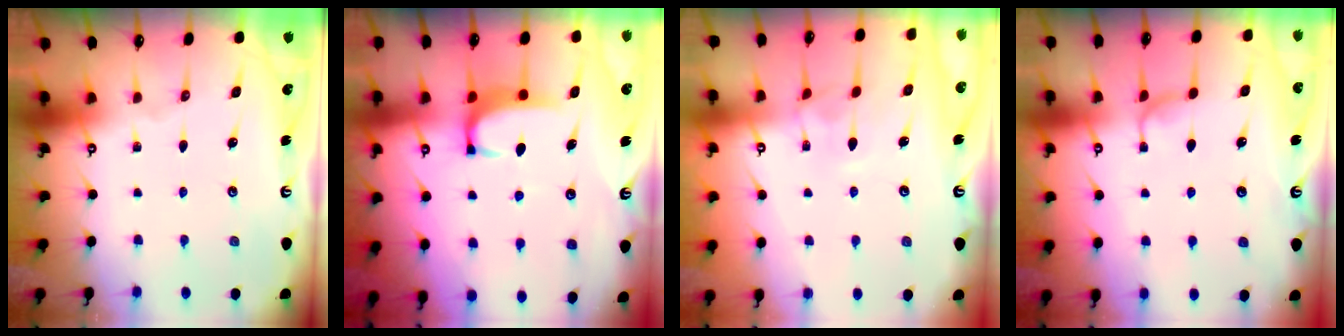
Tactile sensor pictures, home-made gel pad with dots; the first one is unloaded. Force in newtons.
{"total": 1.9, "press": 1.8, "slide": 0.5}
{"total": 1.5, "press": 1.4, "slide": 0.5}
{"total": 0.9, "press": 0.0, "slide": 0.9}